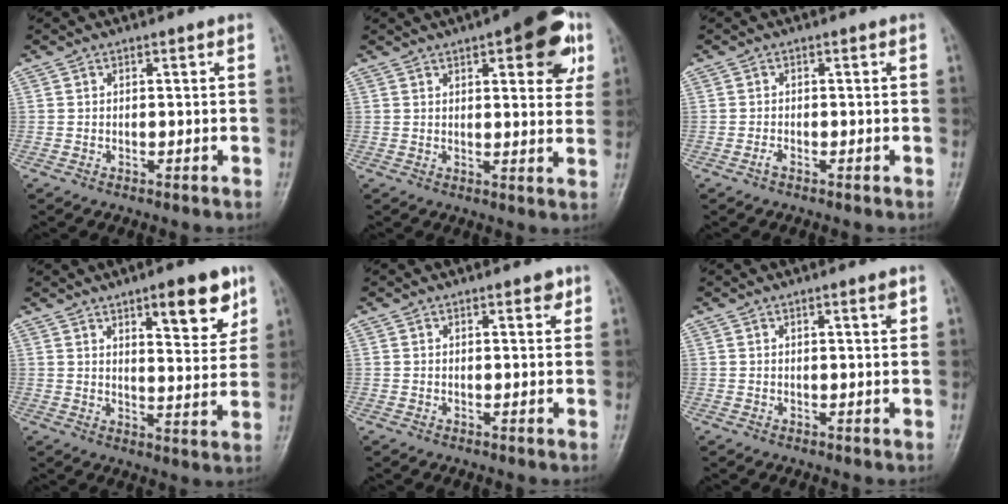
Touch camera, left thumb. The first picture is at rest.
{"total": 13.4, "force": [6.1, 4.8, 10.9], "torque": [-0.100, -0.012, 0.069]}
{"total": 1.1, "force": [-0.5, 0.2, 0.9], "torque": [-0.016, 0.007, -0.008]}
{"total": 10.9, "force": [6.2, 3.2, 8.3], "torque": [-0.093, -0.037, 0.090]}
{"total": 2.2, "force": [1.3, 0.8, 1.6], "torque": [-0.015, -0.005, 0.015]}
{"total": 2.2, "force": [1.2, 0.3, 1.8], "torque": [-0.025, -0.005, 0.017]}